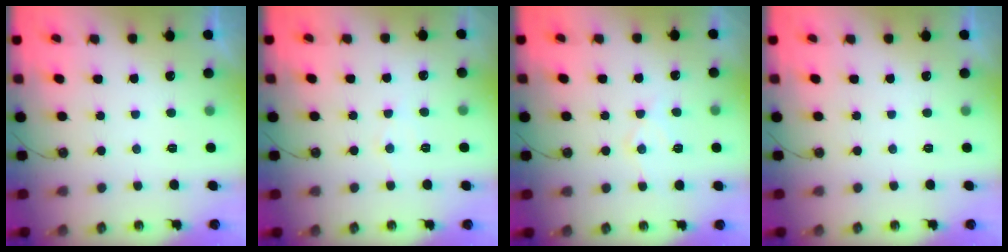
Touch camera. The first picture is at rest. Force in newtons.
{"total": 4.4, "press": 4.3, "slide": 0.7}
{"total": 8.4, "press": 8.4, "slide": 0.6}
{"total": 0.0}